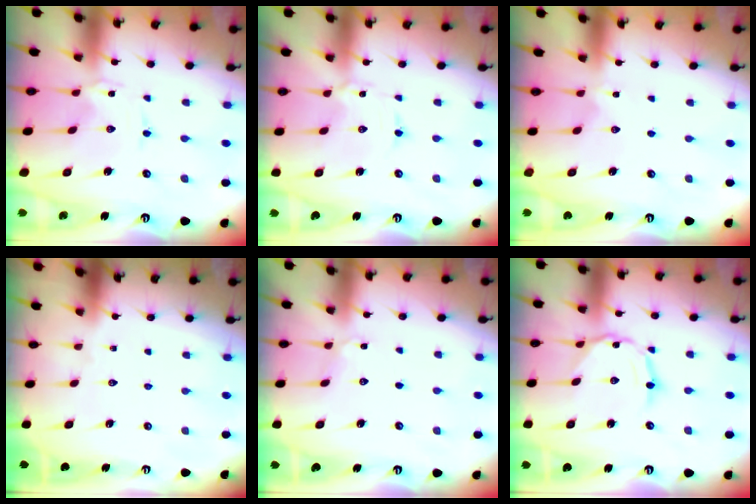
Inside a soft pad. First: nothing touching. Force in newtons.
{"total": 1.2, "press": 1.2, "slide": 0.3}
{"total": 0.7, "press": 0.7, "slide": 0.1}
{"total": 0.0}
{"total": 3.1, "press": 3.1, "slide": 0.4}
{"total": 1.2, "press": 1.2, "slide": 0.3}